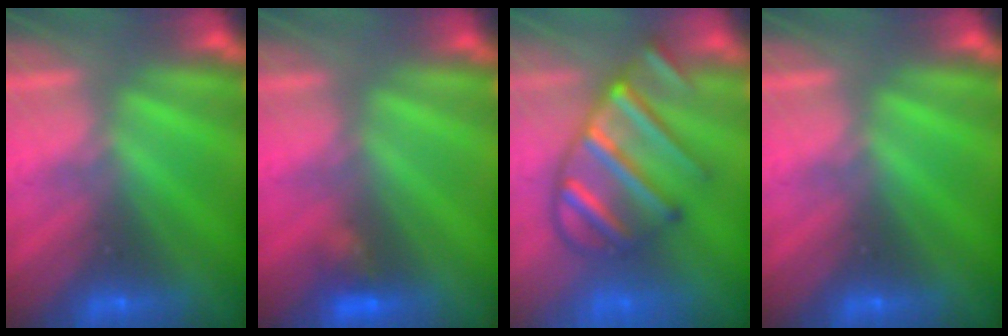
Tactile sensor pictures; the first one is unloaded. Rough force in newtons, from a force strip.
{"total": 3.3}
{"total": 7.2}
{"total": 0.0}